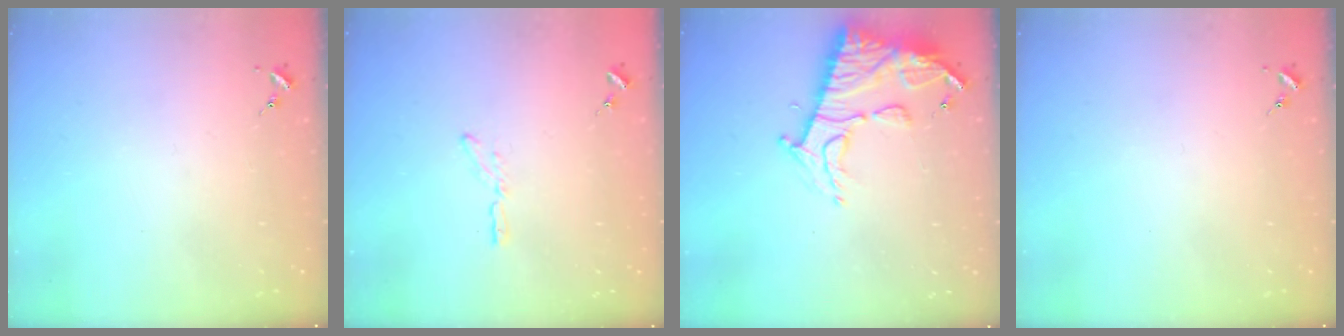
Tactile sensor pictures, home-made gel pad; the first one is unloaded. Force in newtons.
{"total": 3.3, "press": 3.3, "slide": 0.3}
{"total": 14.4, "press": 14.3, "slide": 1.6}
{"total": 0.0}